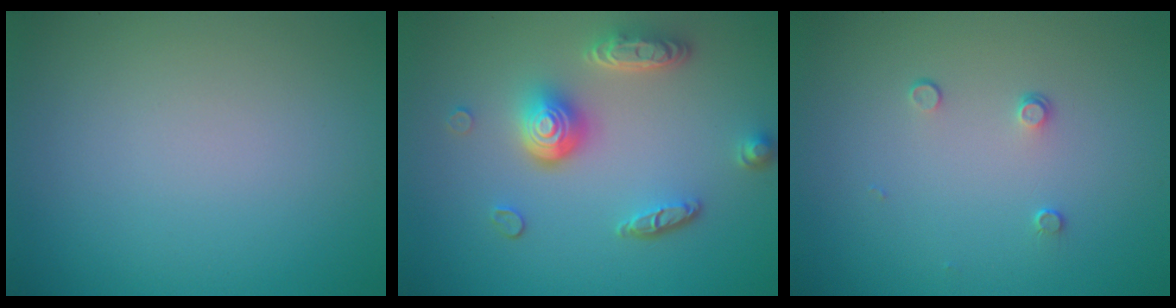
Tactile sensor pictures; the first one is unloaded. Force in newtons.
{"total": 5.2, "press": 3.8, "slide": 3.5}
{"total": 0.9, "press": 0.6, "slide": 0.6}